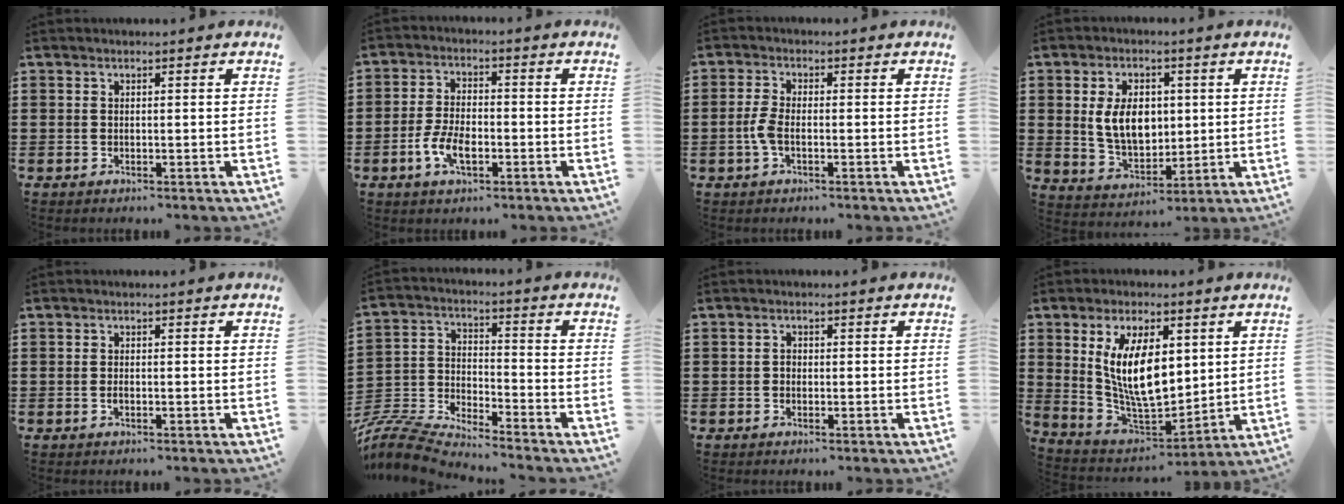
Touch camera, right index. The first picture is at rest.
{"total": 5.7, "force": [-2.5, 2.7, 4.3], "torque": [-0.108, -0.005, -0.054]}
{"total": 3.4, "force": [-0.9, 1.4, 2.9], "torque": [-0.074, -0.003, -0.023]}
{"total": 7.8, "force": [0.9, 5.0, 5.9], "torque": [-0.114, 0.005, 0.013]}
{"total": 0.6, "force": [-0.3, 0.3, 0.4], "torque": [-0.009, -0.004, -0.004]}
{"total": 6.7, "force": [-6.7, 0.4, 0.7], "torque": [-0.042, -0.014, -0.144]}
{"total": 0.9, "force": [-0.4, 0.6, 0.5], "torque": [-0.012, 0.000, -0.007]}
{"total": 11.5, "force": [2.6, 5.5, 9.8], "torque": [-0.198, -0.003, 0.043]}